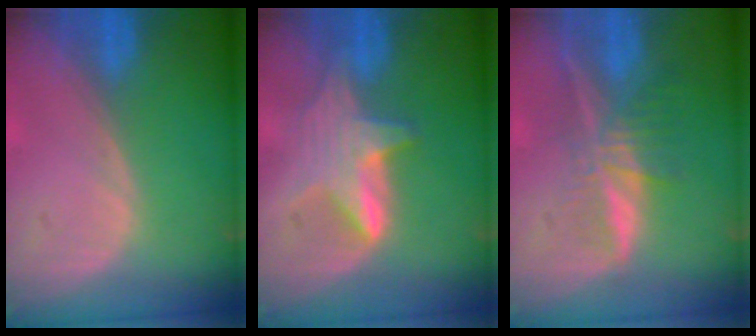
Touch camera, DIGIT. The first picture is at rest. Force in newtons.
{"total": 6.0, "press": 5.8, "slide": 1.2}
{"total": 6.4, "press": 5.7, "slide": 3.1}